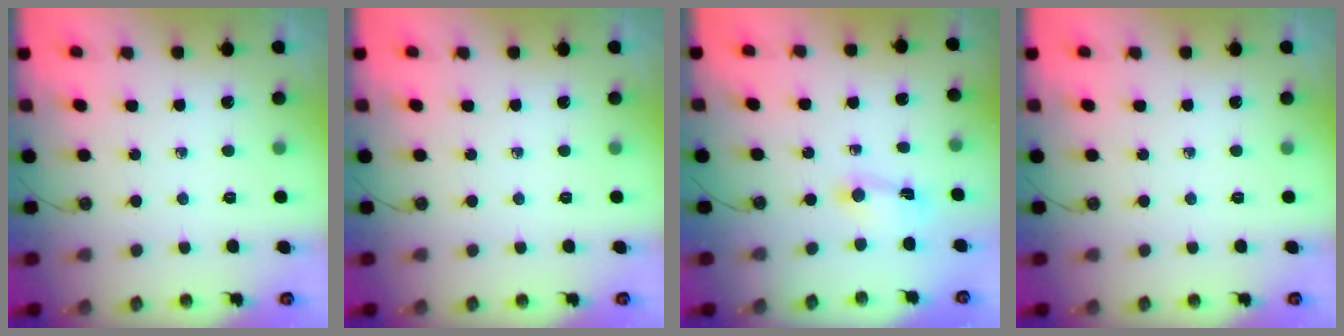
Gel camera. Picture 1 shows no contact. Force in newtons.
{"total": 0.0}
{"total": 2.0, "press": 2.0, "slide": 0.4}
{"total": 0.0}